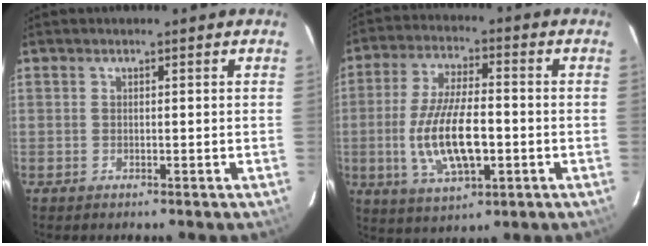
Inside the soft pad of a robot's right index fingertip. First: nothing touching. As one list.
[{"total": 14.0, "force": [-2.6, 5.2, 12.8], "torque": [-0.258, -0.007, -0.041]}]